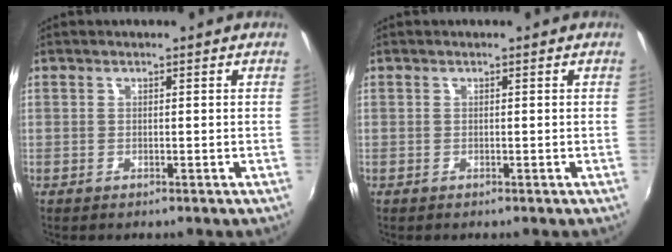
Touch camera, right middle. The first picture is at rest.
{"total": 0.0}